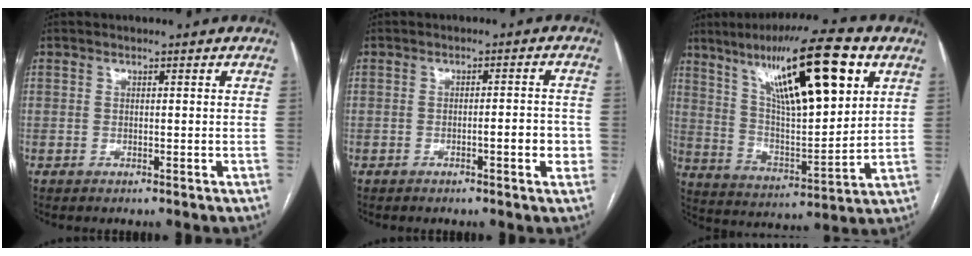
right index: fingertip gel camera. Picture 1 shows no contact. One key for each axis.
{"total": 6.9, "fx": -2.1, "fy": 0.8, "fz": 6.6, "tx": -0.088, "ty": 0.011, "tz": -0.027}
{"total": 20.9, "fx": 10.4, "fy": 3.9, "fz": 17.8, "tx": -0.301, "ty": 0.023, "tz": 0.181}